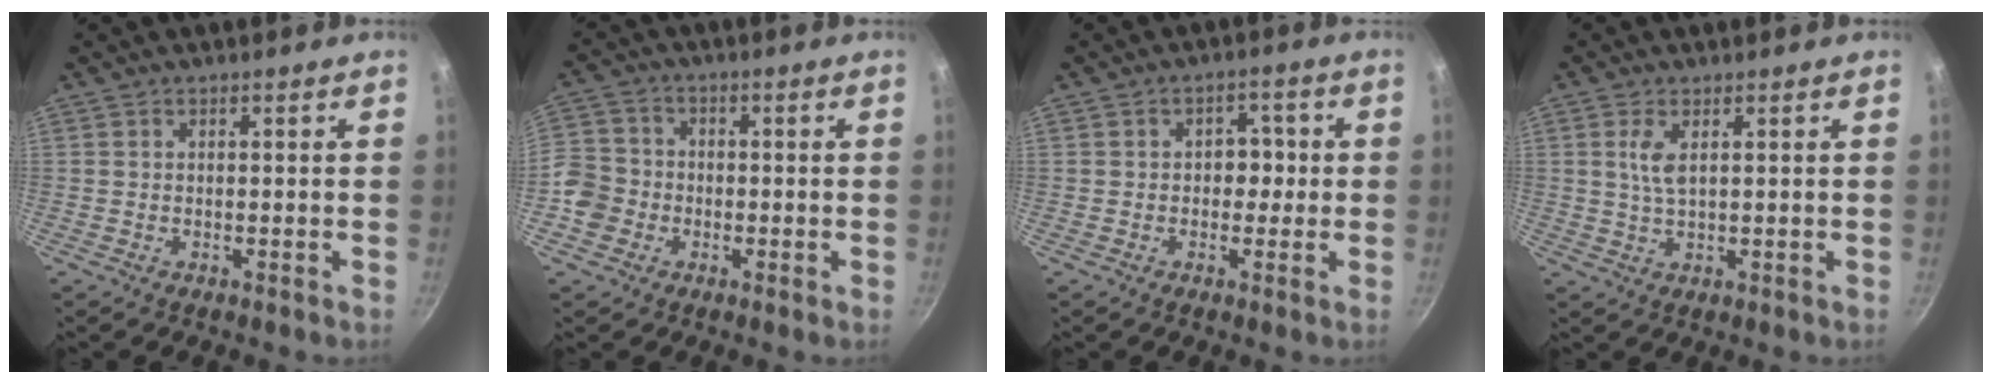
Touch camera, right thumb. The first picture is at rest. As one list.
[{"total": 7.8, "force": [-2.5, 6.8, 2.9], "torque": [-0.031, 0.028, -0.064]}, {"total": 4.1, "force": [-0.2, 3.3, 2.4], "torque": [0.005, 0.010, -0.007]}, {"total": 3.6, "force": [1.1, 1.3, 3.1], "torque": [-0.068, -0.006, 0.024]}]